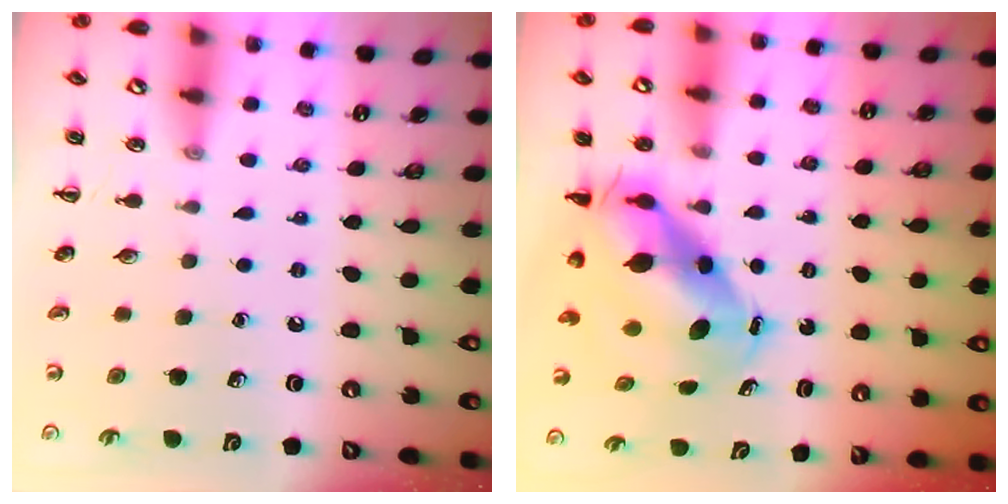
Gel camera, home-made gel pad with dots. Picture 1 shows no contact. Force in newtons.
{"total": 8.7, "press": 8.4, "slide": 2.2}